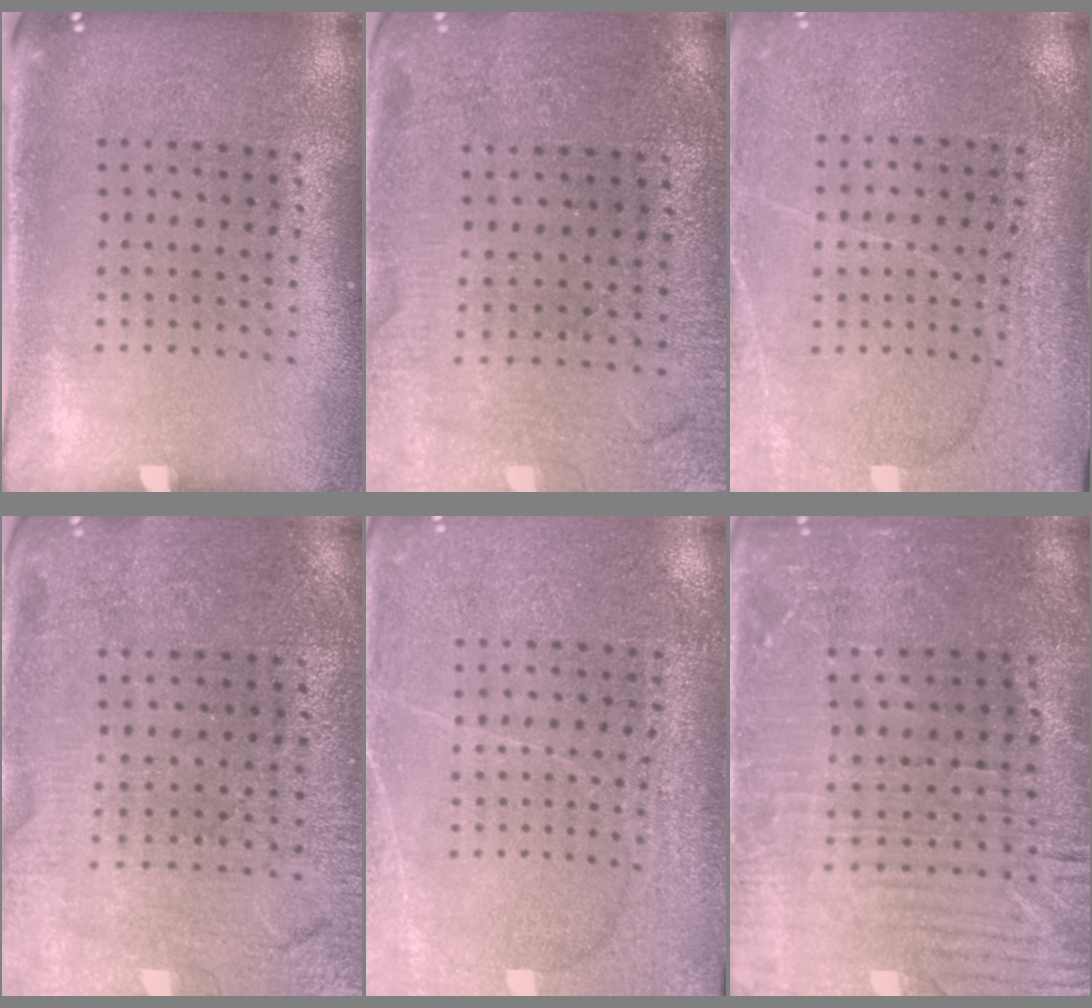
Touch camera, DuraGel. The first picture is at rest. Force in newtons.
{"total": 0.7, "press": 0.7, "slide": 0.1}
{"total": 3.0, "press": 3.0, "slide": 0.1}
{"total": 1.3, "press": 1.3, "slide": 0.1}
{"total": 2.9, "press": 2.9, "slide": 0.2}
{"total": 3.1, "press": 3.1, "slide": 0.6}